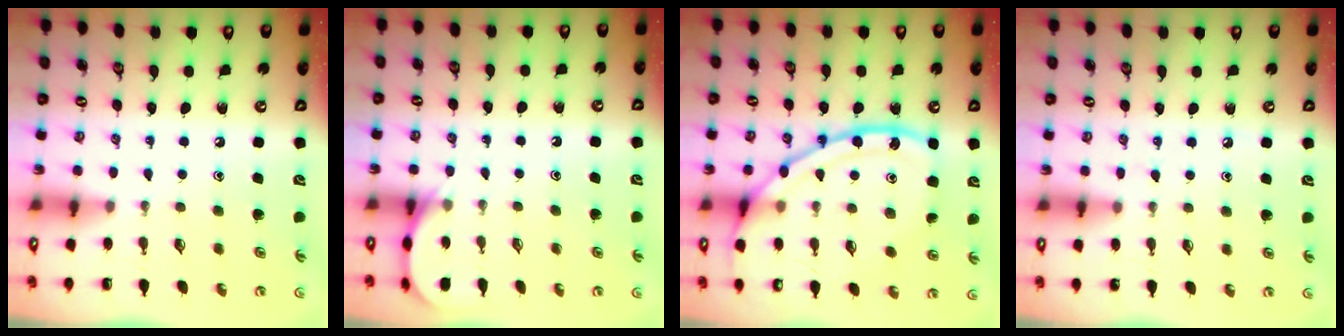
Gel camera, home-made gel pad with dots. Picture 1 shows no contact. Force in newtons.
{"total": 4.8, "press": 4.7, "slide": 0.6}
{"total": 17.7, "press": 17.7, "slide": 1.1}
{"total": 6.5, "press": 6.5, "slide": 0.7}